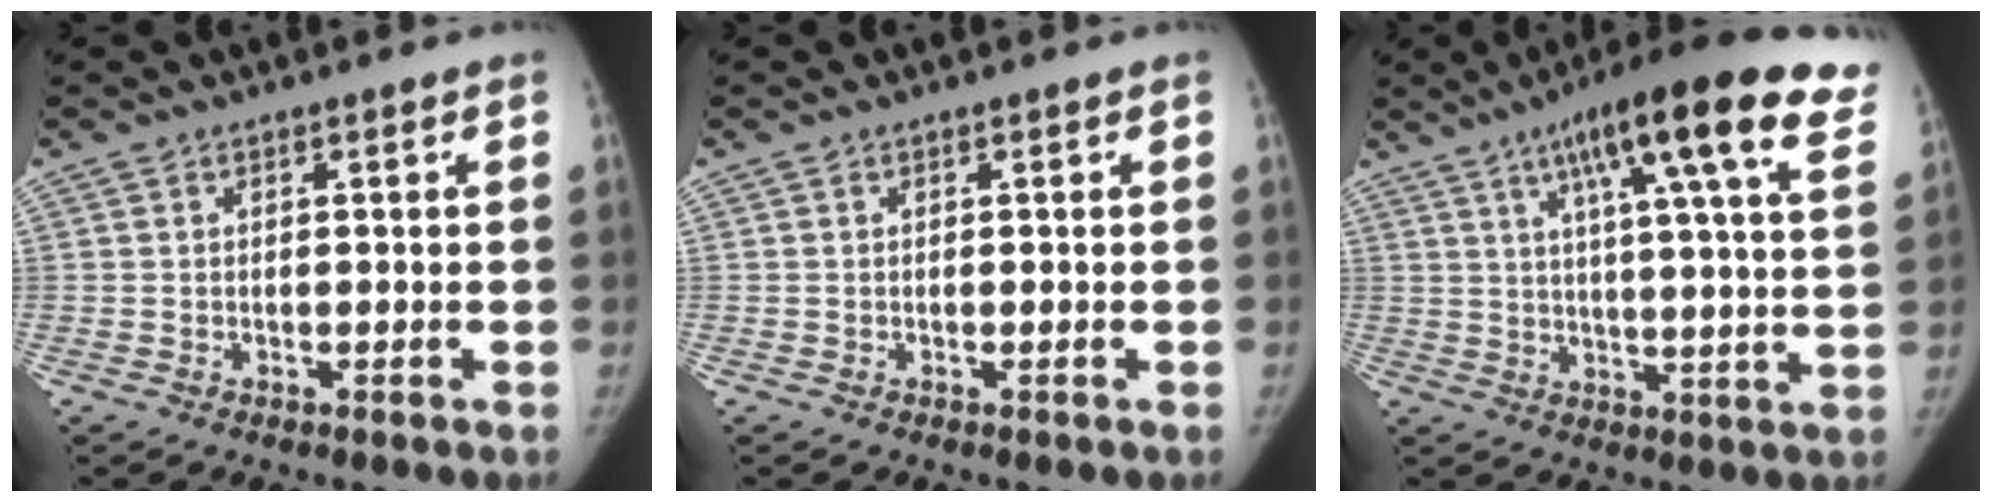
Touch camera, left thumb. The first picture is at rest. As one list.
[{"total": 0.0}, {"total": 22.5, "force": [12.5, 3.8, 18.3], "torque": [-0.254, -0.019, 0.161]}]